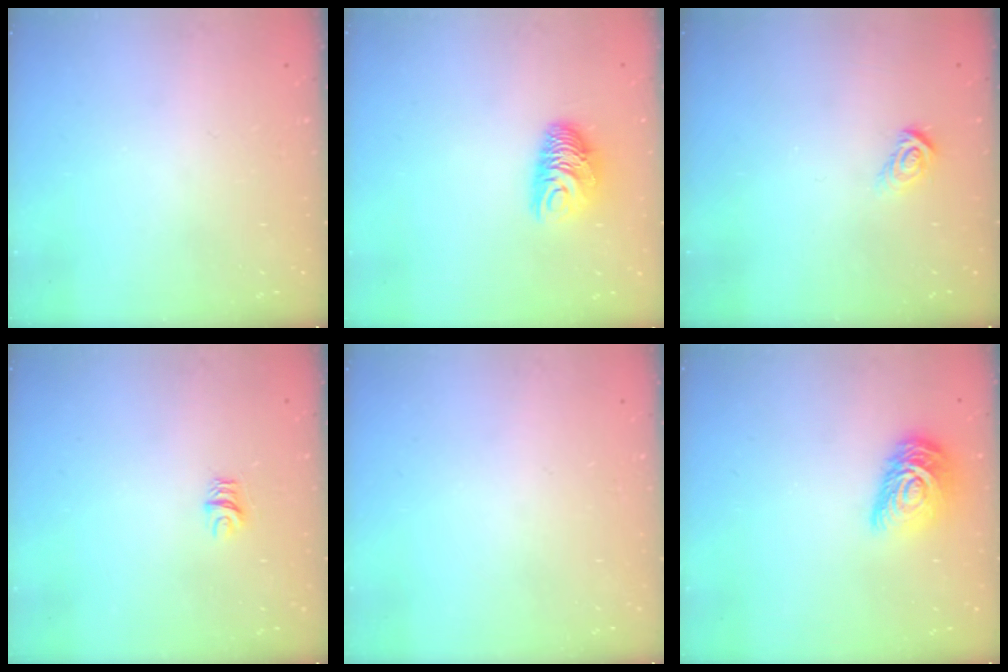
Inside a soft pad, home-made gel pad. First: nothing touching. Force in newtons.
{"total": 9.4, "press": 9.3, "slide": 0.6}
{"total": 5.0, "press": 4.9, "slide": 0.3}
{"total": 4.6, "press": 4.6, "slide": 0.3}
{"total": 0.0}
{"total": 12.4, "press": 12.4, "slide": 0.8}